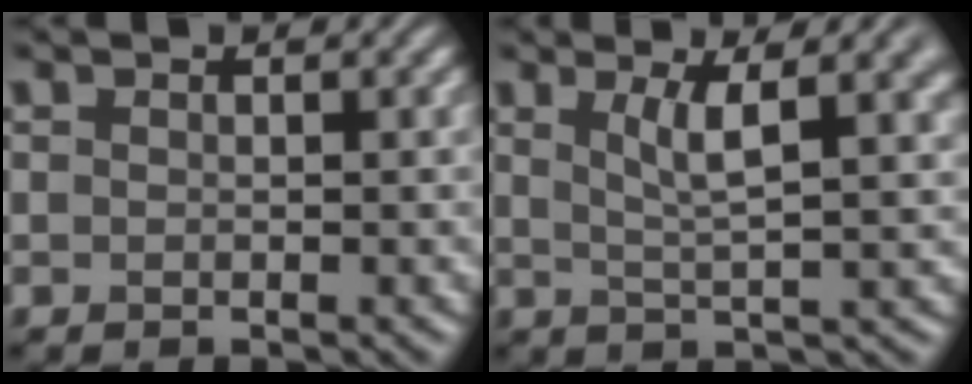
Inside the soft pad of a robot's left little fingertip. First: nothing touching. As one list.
[{"total": 5.4, "force": [2.1, 1.3, 4.8], "torque": [-0.072, 0.004, 0.034]}]